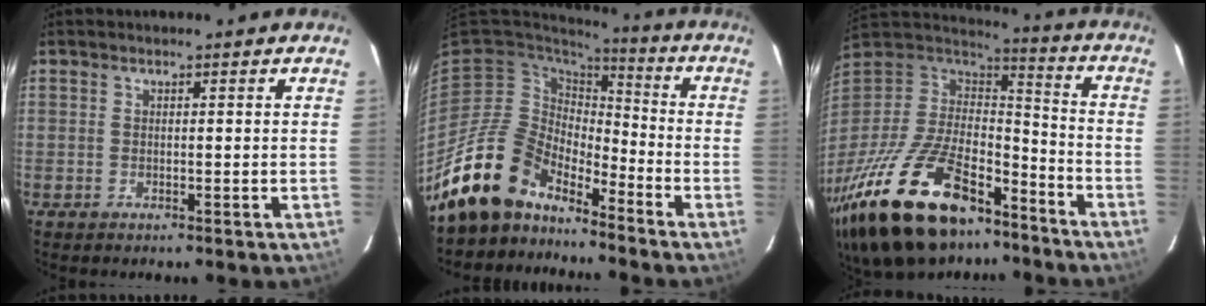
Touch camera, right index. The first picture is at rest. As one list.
[{"total": 14.5, "force": [-12.6, 6.0, 3.9], "torque": [-0.089, 0.011, -0.235]}, {"total": 34.0, "force": [-22.2, 15.5, 20.5], "torque": [-0.421, -0.034, -0.351]}]